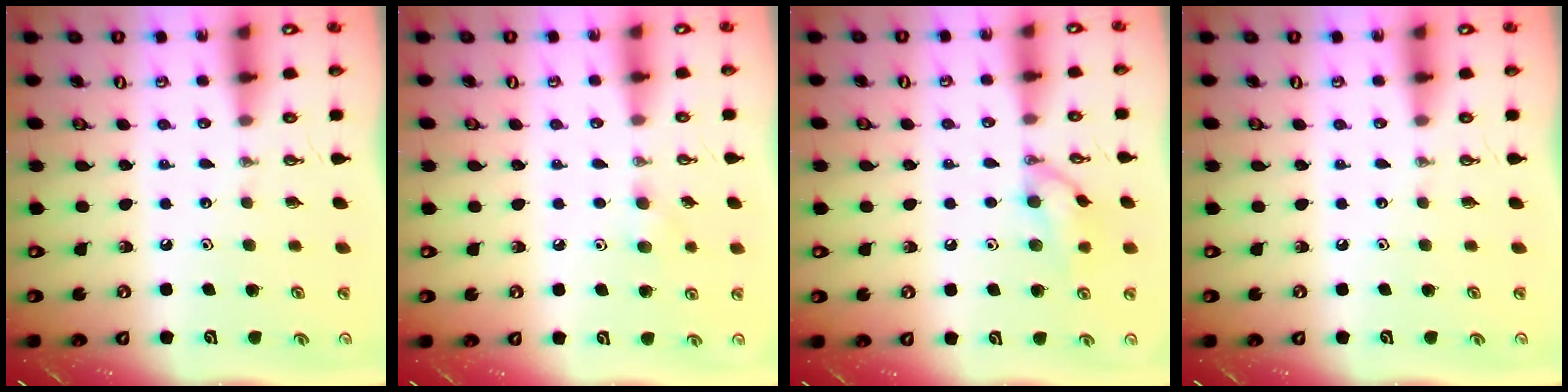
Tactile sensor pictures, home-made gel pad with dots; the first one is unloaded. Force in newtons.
{"total": 5.4, "press": 5.4, "slide": 0.7}
{"total": 10.9, "press": 10.8, "slide": 1.6}
{"total": 0.0}